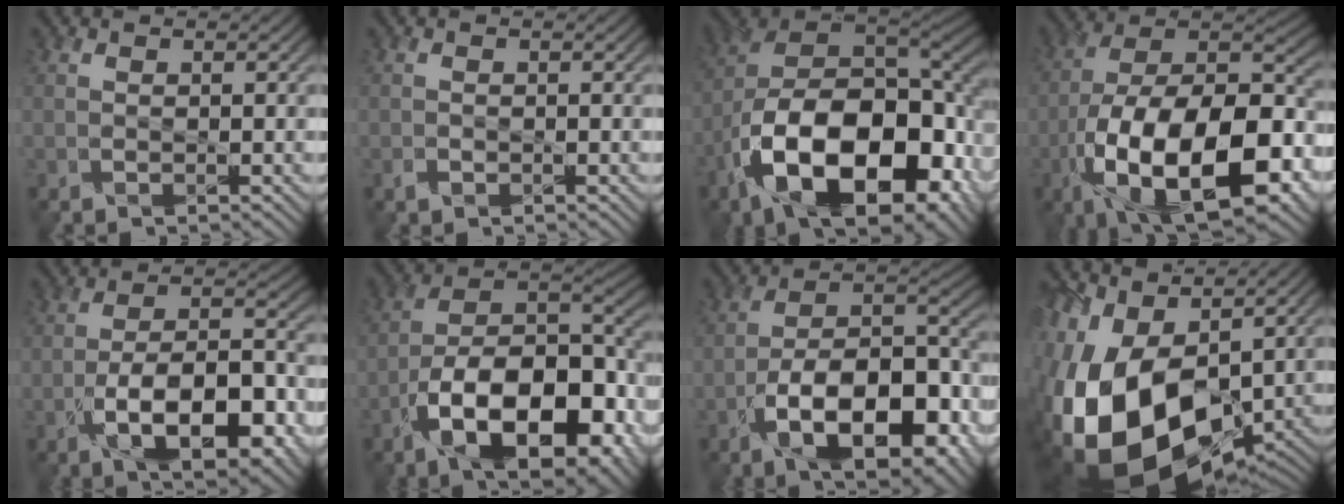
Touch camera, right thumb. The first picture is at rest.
{"total": 0.9, "force": [-0.6, 0.6, 0.2], "torque": [-0.007, -0.009, -0.011]}
{"total": 20.3, "force": [-8.3, 10.6, 15.2], "torque": [-0.278, -0.043, -0.133]}
{"total": 20.5, "force": [-8.7, 9.3, 16.1], "torque": [-0.286, -0.024, -0.150]}
{"total": 12.4, "force": [-5.4, 5.2, 9.9], "torque": [-0.170, -0.004, -0.092]}
{"total": 17.3, "force": [-8.2, 8.1, 12.9], "torque": [-0.198, -0.019, -0.147]}
{"total": 15.6, "force": [-7.6, 7.2, 11.6], "torque": [-0.186, -0.014, -0.134]}
{"total": 20.2, "force": [-3.0, 12.4, 15.6], "torque": [-0.332, -0.047, -0.024]}